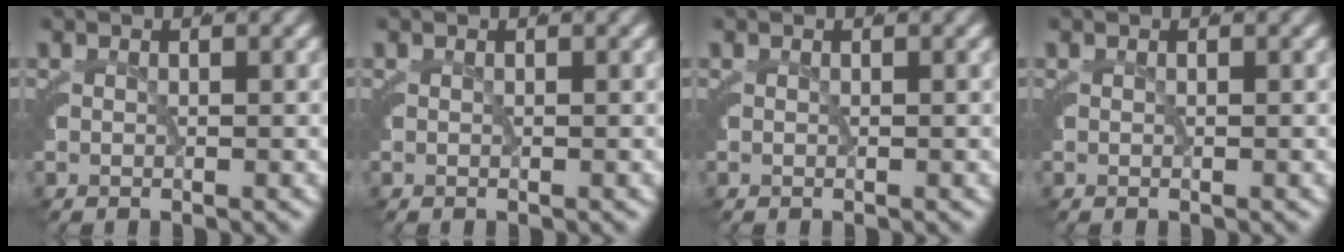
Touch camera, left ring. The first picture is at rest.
{"total": 0.0}
{"total": 0.0}
{"total": 0.0}